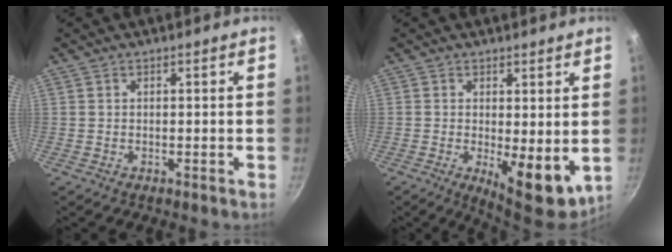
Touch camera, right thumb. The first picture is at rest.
{"total": 8.6, "force": [-0.5, 3.4, 7.9], "torque": [-0.096, -0.016, 0.003]}